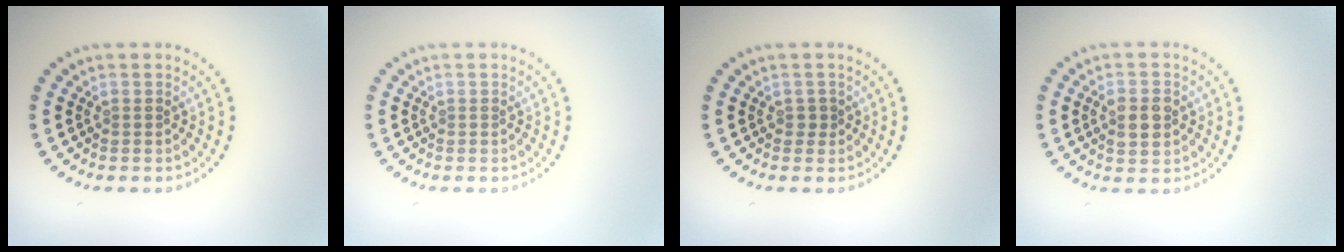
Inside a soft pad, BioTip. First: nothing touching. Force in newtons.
{"total": 0.0}
{"total": 0.6, "press": 0.6, "slide": 0.1}
{"total": 2.5, "press": 2.5, "slide": 0.2}